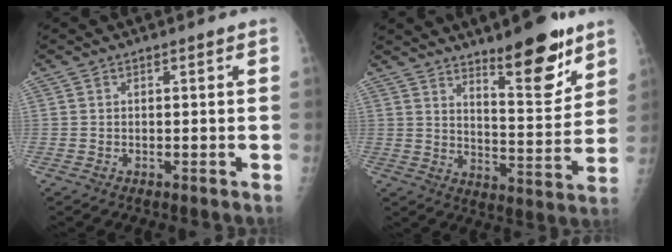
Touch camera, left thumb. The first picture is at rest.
{"total": 13.7, "force": [9.4, 3.8, 9.3], "torque": [-0.103, -0.074, 0.148]}